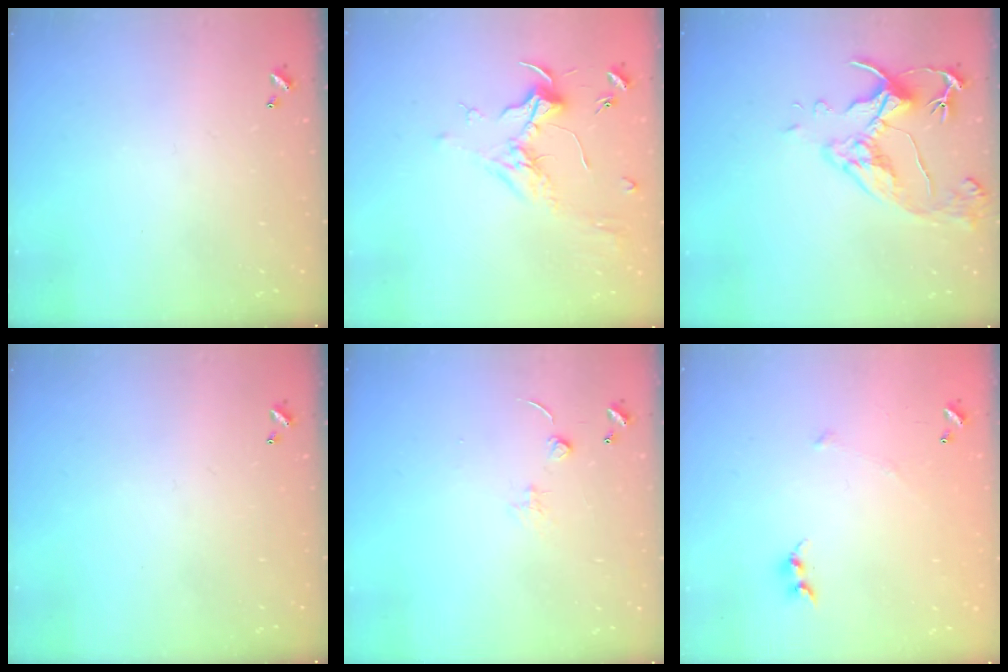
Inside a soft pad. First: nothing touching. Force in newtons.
{"total": 1.8, "press": 1.7, "slide": 0.7}
{"total": 6.6, "press": 6.5, "slide": 1.2}
{"total": 0.0}
{"total": 0.9, "press": 0.9, "slide": 0.3}
{"total": 6.1, "press": 6.0, "slide": 0.6}